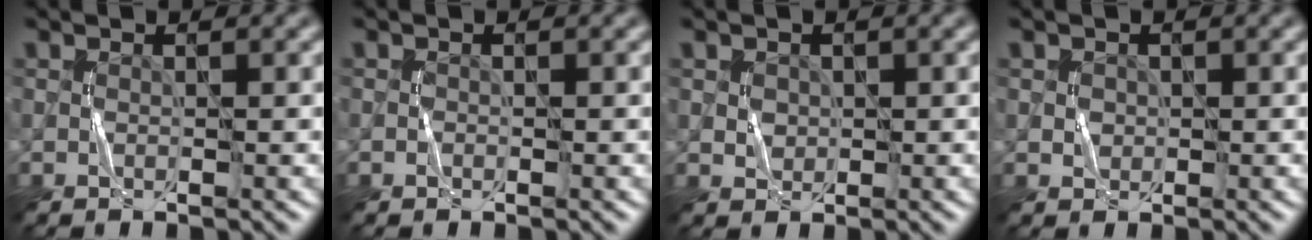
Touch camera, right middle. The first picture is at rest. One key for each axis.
{"total": 0.0}
{"total": 1.2, "fx": 0.3, "fy": 1.1, "fz": 0.4, "tx": -0.007, "ty": -0.003, "tz": 0.009}
{"total": 0.9, "fx": 0.1, "fy": 0.9, "fz": 0.3, "tx": -0.001, "ty": -0.002, "tz": 0.003}